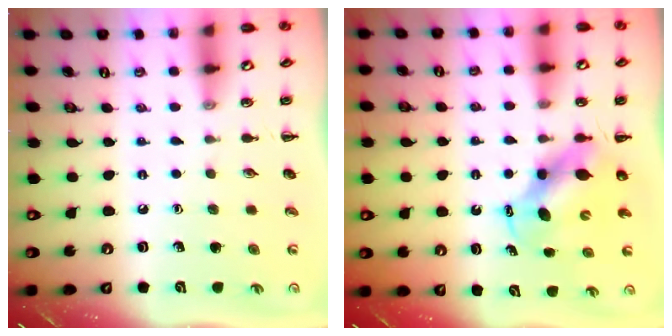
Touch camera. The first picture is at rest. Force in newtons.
{"total": 6.1, "press": 6.0, "slide": 1.2}